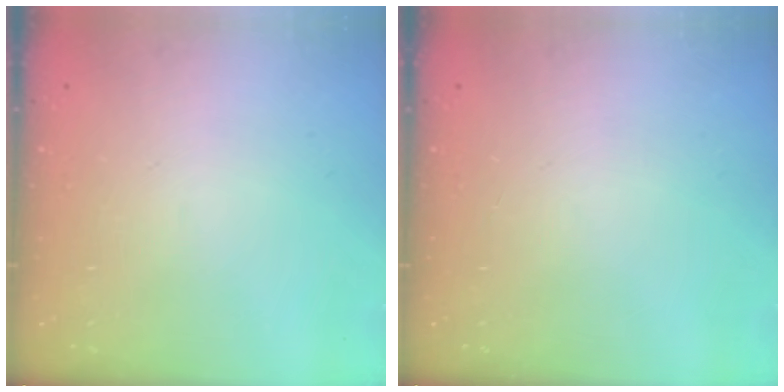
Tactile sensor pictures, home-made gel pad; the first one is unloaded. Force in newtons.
{"total": 0.0}